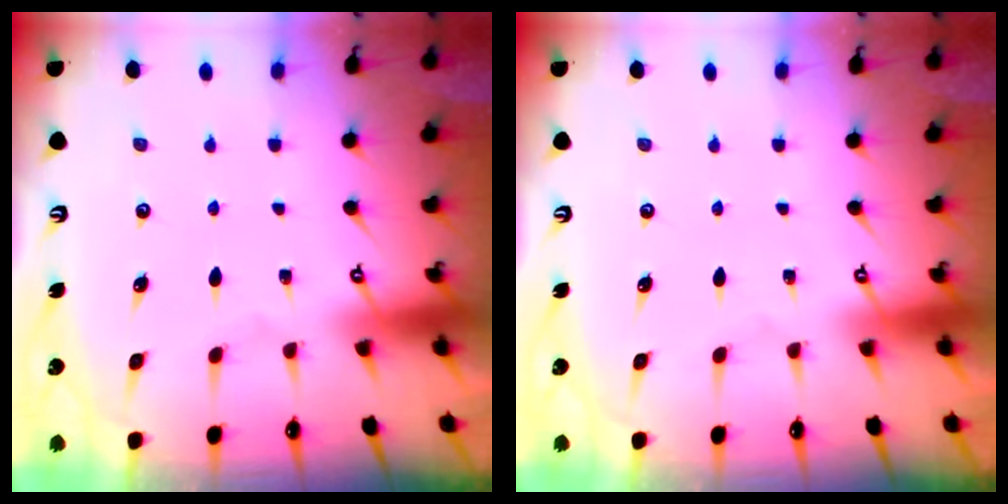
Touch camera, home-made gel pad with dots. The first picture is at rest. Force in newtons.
{"total": 0.0}